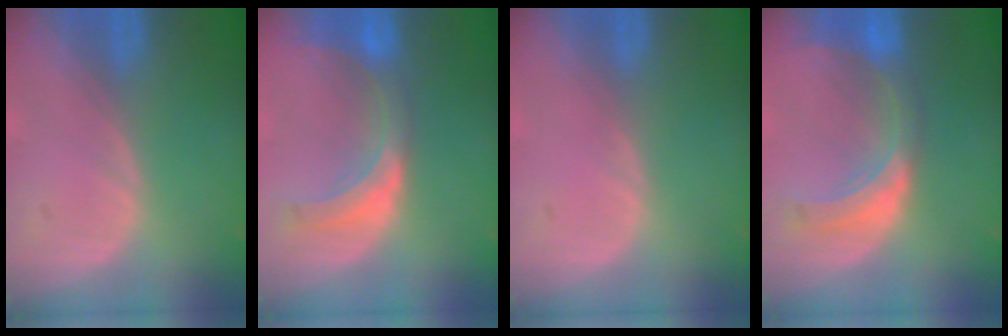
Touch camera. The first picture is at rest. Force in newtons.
{"total": 7.6, "press": 6.9, "slide": 3.2}
{"total": 0.0}
{"total": 8.0, "press": 7.1, "slide": 3.8}